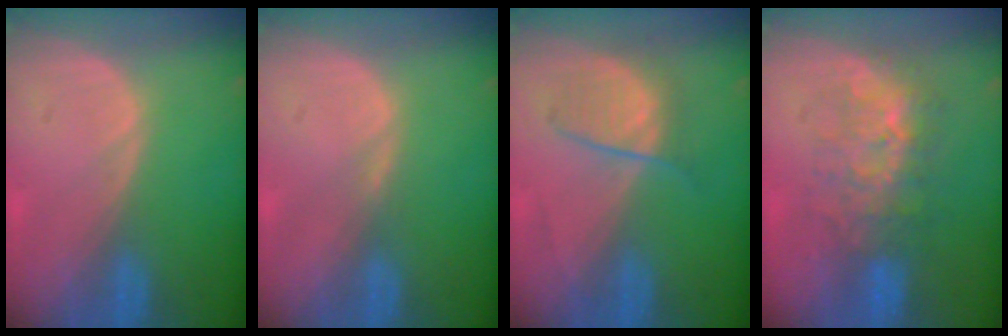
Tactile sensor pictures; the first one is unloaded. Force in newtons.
{"total": 0.7, "press": 0.7, "slide": 0.2}
{"total": 4.4, "press": 4.4, "slide": 0.6}
{"total": 7.9, "press": 7.6, "slide": 2.2}